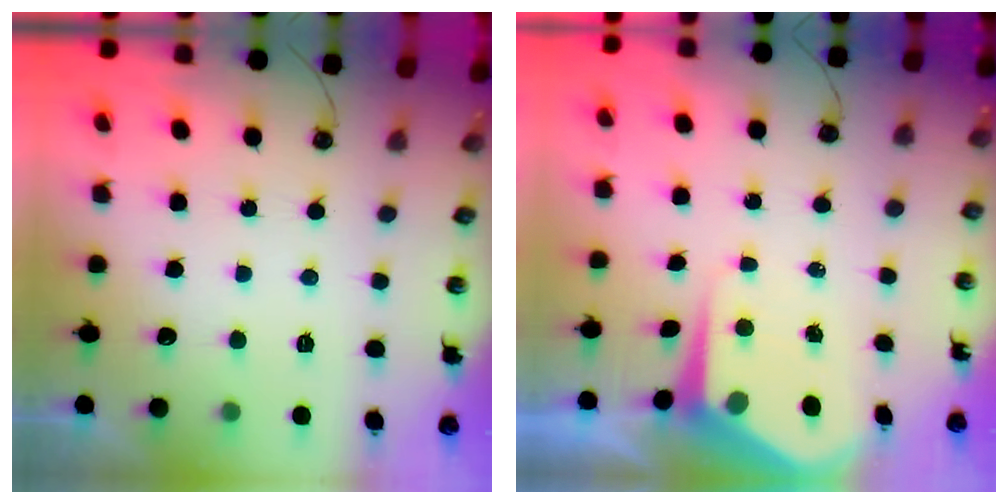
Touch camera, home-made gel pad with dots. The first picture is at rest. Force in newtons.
{"total": 7.6, "press": 7.5, "slide": 0.8}